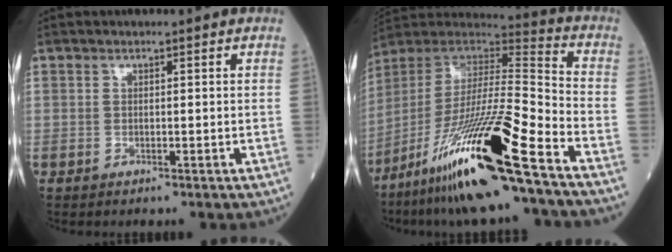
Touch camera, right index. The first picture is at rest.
{"total": 23.7, "force": [-14.4, 0.4, 18.8], "torque": [-0.359, -0.041, -0.268]}